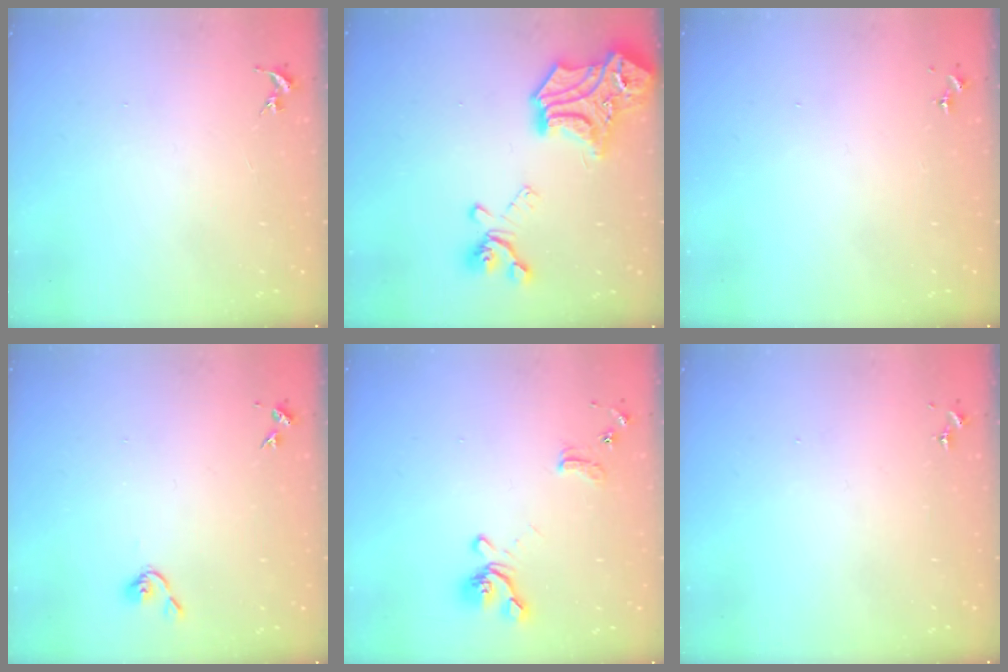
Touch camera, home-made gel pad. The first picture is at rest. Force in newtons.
{"total": 24.0, "press": 24.0, "slide": 1.3}
{"total": 0.0}
{"total": 3.8, "press": 3.7, "slide": 0.6}
{"total": 12.7, "press": 12.6, "slide": 1.4}
{"total": 0.0}